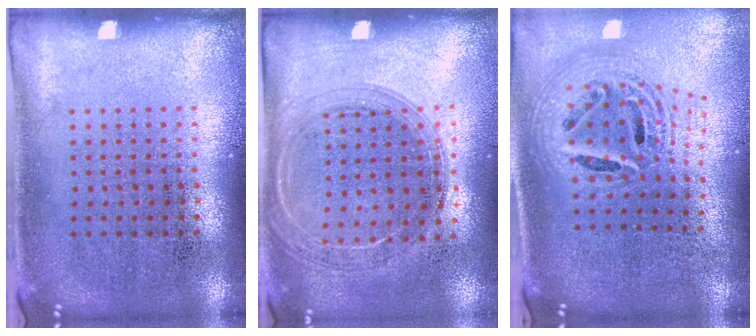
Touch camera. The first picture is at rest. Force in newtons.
{"total": 1.6, "press": 1.5, "slide": 0.2}
{"total": 2.4, "press": 1.8, "slide": 1.6}